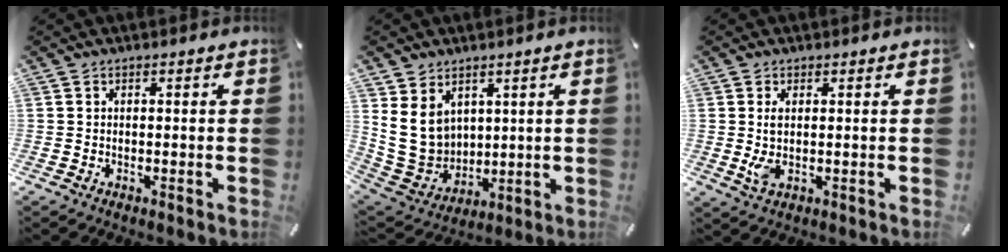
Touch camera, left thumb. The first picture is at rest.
{"total": 12.2, "force": [3.9, 10.4, 5.2], "torque": [-0.132, -0.027, 0.079]}
{"total": 3.9, "force": [0.5, 1.9, 3.4], "torque": [-0.080, -0.002, 0.006]}